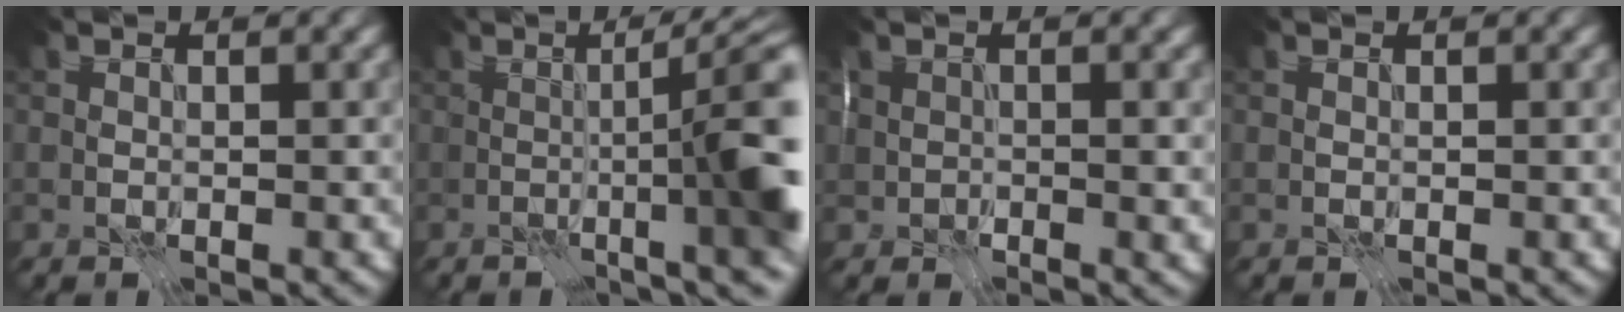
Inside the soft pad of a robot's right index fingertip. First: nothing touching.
{"total": 9.7, "force": [-0.5, 2.2, 9.5], "torque": [-0.085, 0.015, -0.020]}
{"total": 1.9, "force": [0.3, 1.3, 1.4], "torque": [-0.023, -0.009, 0.007]}
{"total": 0.0}